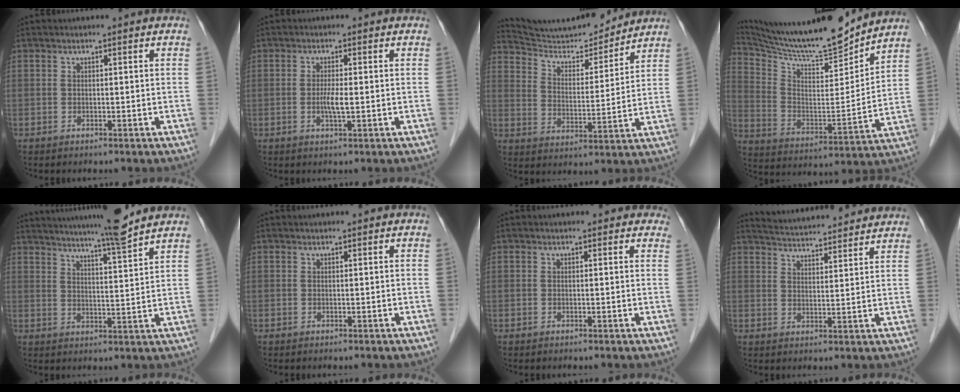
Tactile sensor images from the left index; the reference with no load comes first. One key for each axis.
{"total": 2.4, "fx": -0.2, "fy": 0.1, "fz": 2.3, "tx": -0.049, "ty": -0.004, "tz": -0.004}
{"total": 13.5, "fx": 13.2, "fy": 1.3, "fz": 2.5, "tx": -0.047, "ty": -0.002, "tz": 0.217}
{"total": 18.3, "fx": 17.4, "fy": 0.6, "fz": 5.9, "tx": -0.125, "ty": -0.030, "tz": 0.290}
{"total": 13.5, "fx": 12.1, "fy": -1.1, "fz": 5.8, "tx": -0.103, "ty": -0.010, "tz": 0.171}
{"total": 0.8, "fx": 0.7, "fy": 0.0, "fz": 0.2, "tx": -0.006, "ty": 0.011, "tz": 0.013}
{"total": 3.9, "fx": 3.5, "fy": 1.6, "fz": 0.9, "tx": 0.004, "ty": 0.005, "tz": 0.021}
{"total": 14.8, "fx": 14.0, "fy": 1.4, "fz": 4.6, "tx": -0.077, "ty": 0.027, "tz": 0.192}